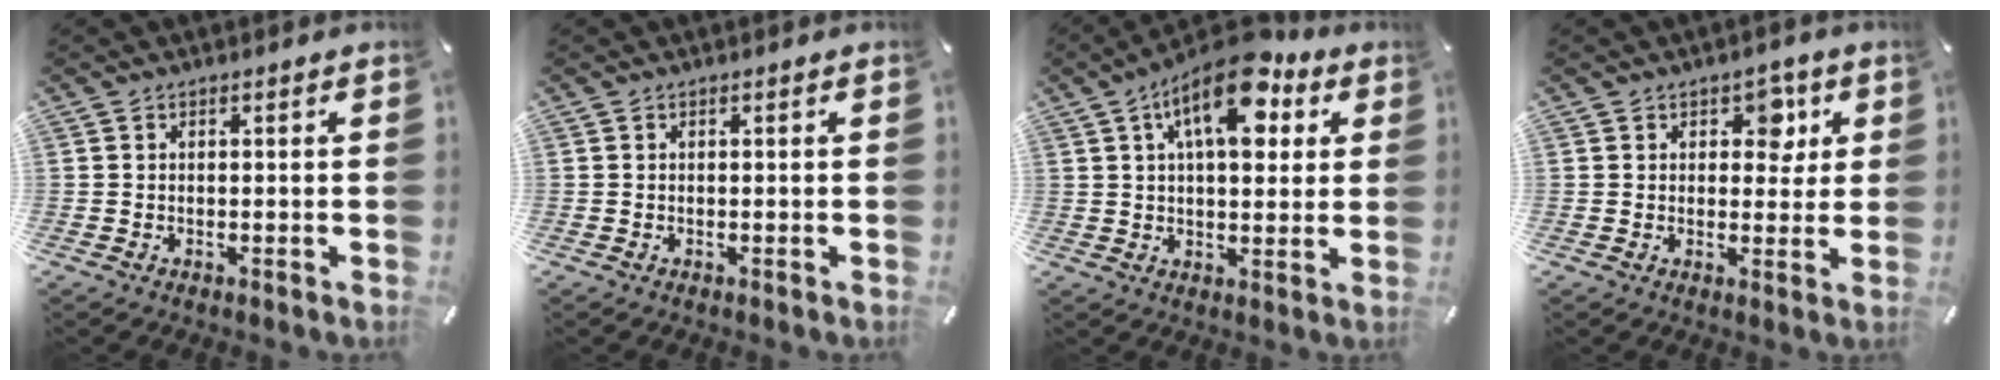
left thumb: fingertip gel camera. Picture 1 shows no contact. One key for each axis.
{"total": 0.0}
{"total": 14.7, "fx": 6.9, "fy": 7.1, "fz": 10.9, "tx": -0.164, "ty": -0.018, "tz": 0.116}
{"total": 6.1, "fx": 2.7, "fy": 4.3, "fz": 3.4, "tx": -0.017, "ty": -0.013, "tz": 0.034}